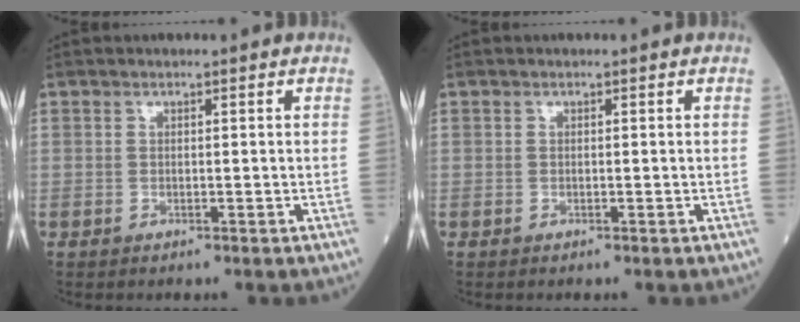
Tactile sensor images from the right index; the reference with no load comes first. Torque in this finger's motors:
{"motor_torque": [0.00, 0.00, 0.00, 0.01]}